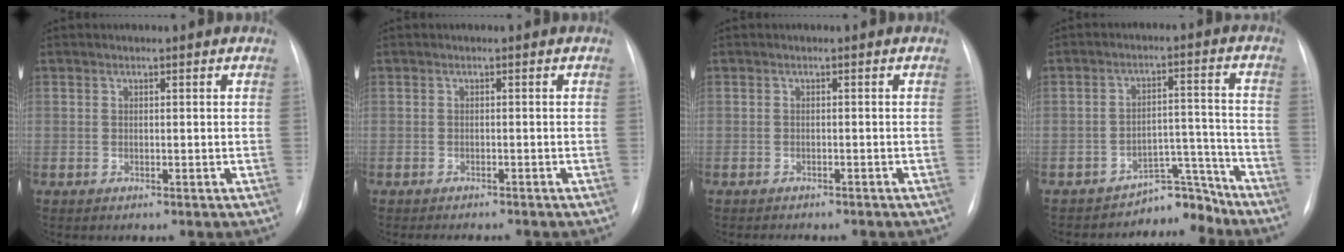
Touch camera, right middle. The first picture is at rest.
{"total": 4.1, "force": [-3.7, 1.0, 1.7], "torque": [-0.018, -0.004, -0.042]}
{"total": 4.4, "force": [-3.8, 1.3, 1.7], "torque": [-0.023, -0.003, -0.039]}
{"total": 6.2, "force": [-6.0, 1.7, -0.5], "torque": [0.022, 0.059, -0.087]}